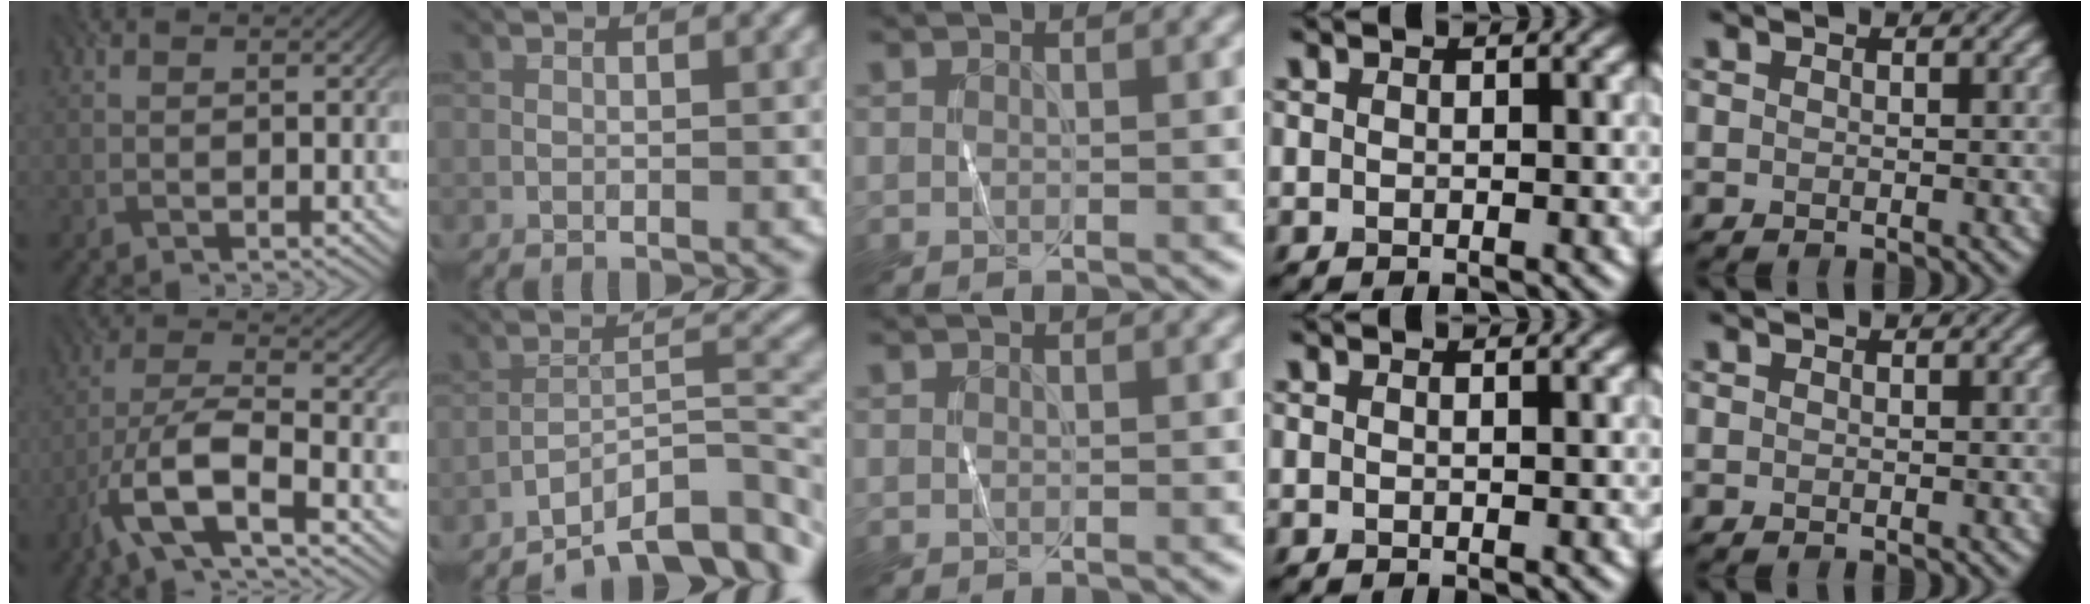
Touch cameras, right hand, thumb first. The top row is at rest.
{"thumb": {"total": 10.3, "force": [-5.5, 3.1, 8.2], "torque": [-0.167, -0.002, -0.113]}, "index": {"total": 8.4, "force": [-6.6, 2.4, 4.6], "torque": [-0.055, 0.004, -0.116]}, "ring": {"total": 0.6, "force": [0.3, 0.2, 0.4], "torque": [0.000, -0.001, -0.001]}}